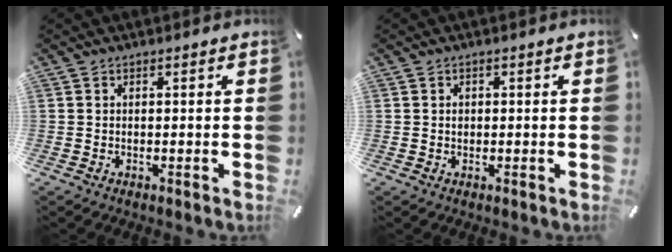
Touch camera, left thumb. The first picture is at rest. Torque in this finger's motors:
{"motor_torque": [0.19, 0.31, 0.09, -0.33, 0.02]}